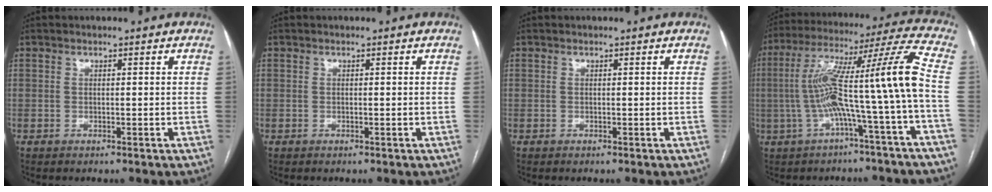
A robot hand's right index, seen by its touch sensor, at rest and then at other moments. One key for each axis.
{"total": 0.0}
{"total": 0.0}
{"total": 15.6, "fx": -2.8, "fy": -1.5, "fz": 15.3, "tx": -0.263, "ty": 0.033, "tz": -0.055}